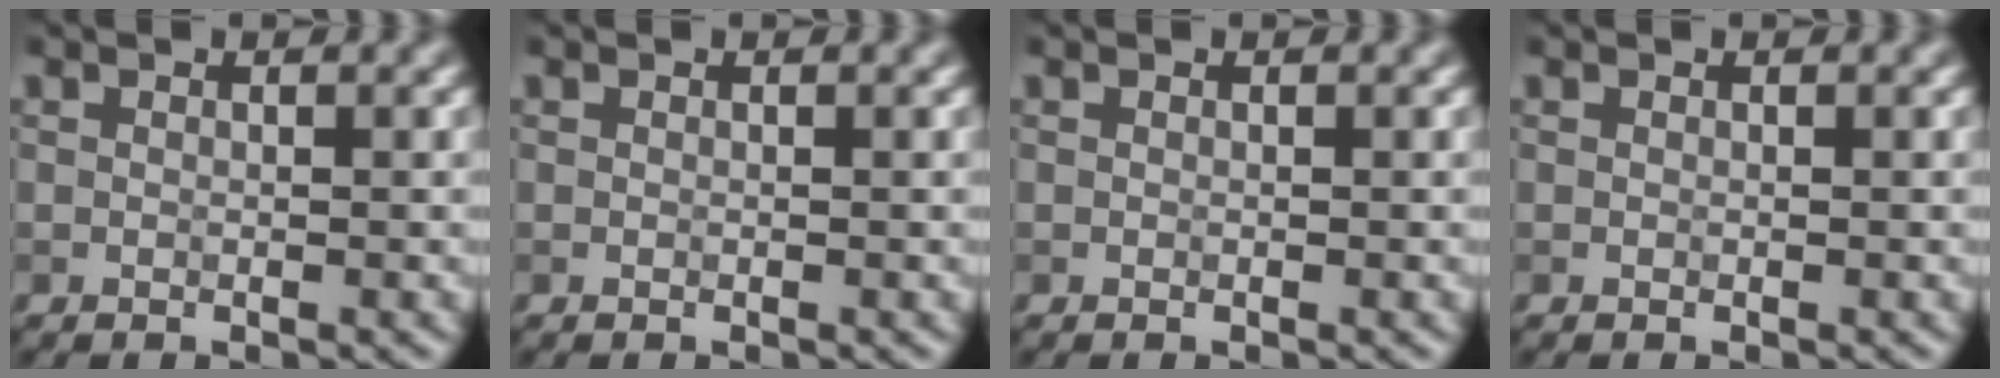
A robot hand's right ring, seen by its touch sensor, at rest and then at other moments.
{"total": 0.0}
{"total": 0.0}
{"total": 0.0}